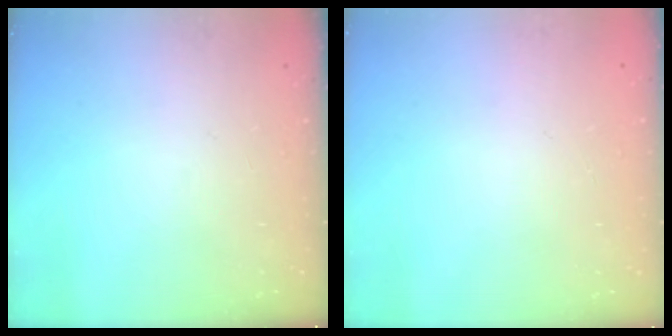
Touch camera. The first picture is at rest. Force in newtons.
{"total": 0.0}